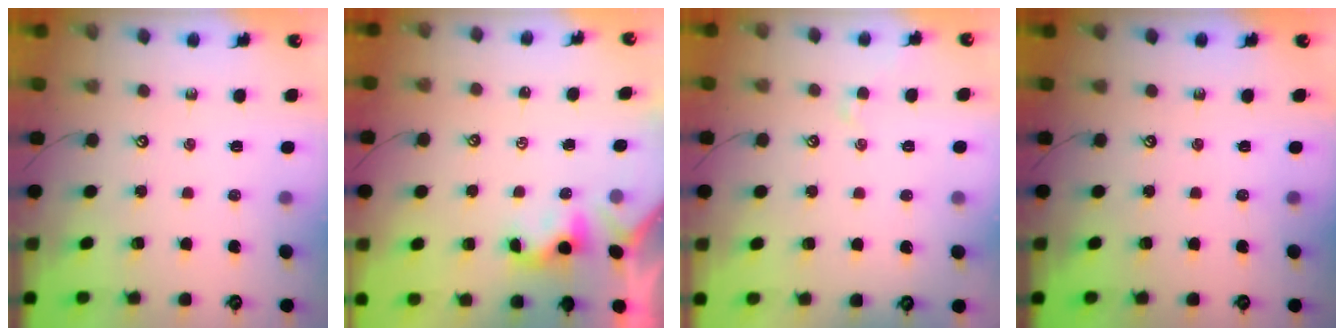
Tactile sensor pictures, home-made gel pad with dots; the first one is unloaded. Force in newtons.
{"total": 0.6, "press": 0.4, "slide": 0.3}
{"total": 0.9, "press": 0.8, "slide": 0.5}
{"total": 0.0}